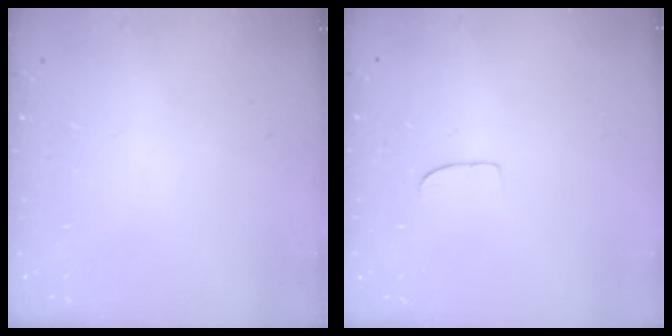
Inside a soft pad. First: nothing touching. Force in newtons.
{"total": 5.0, "press": 4.9, "slide": 0.5}